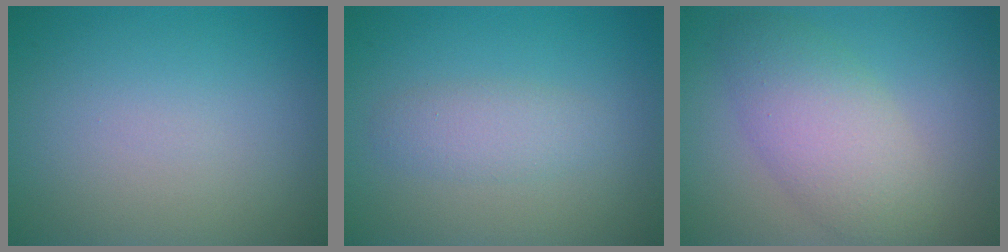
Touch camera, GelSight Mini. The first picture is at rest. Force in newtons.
{"total": 2.0, "press": 2.0, "slide": 0.1}
{"total": 5.3, "press": 5.3, "slide": 0.3}